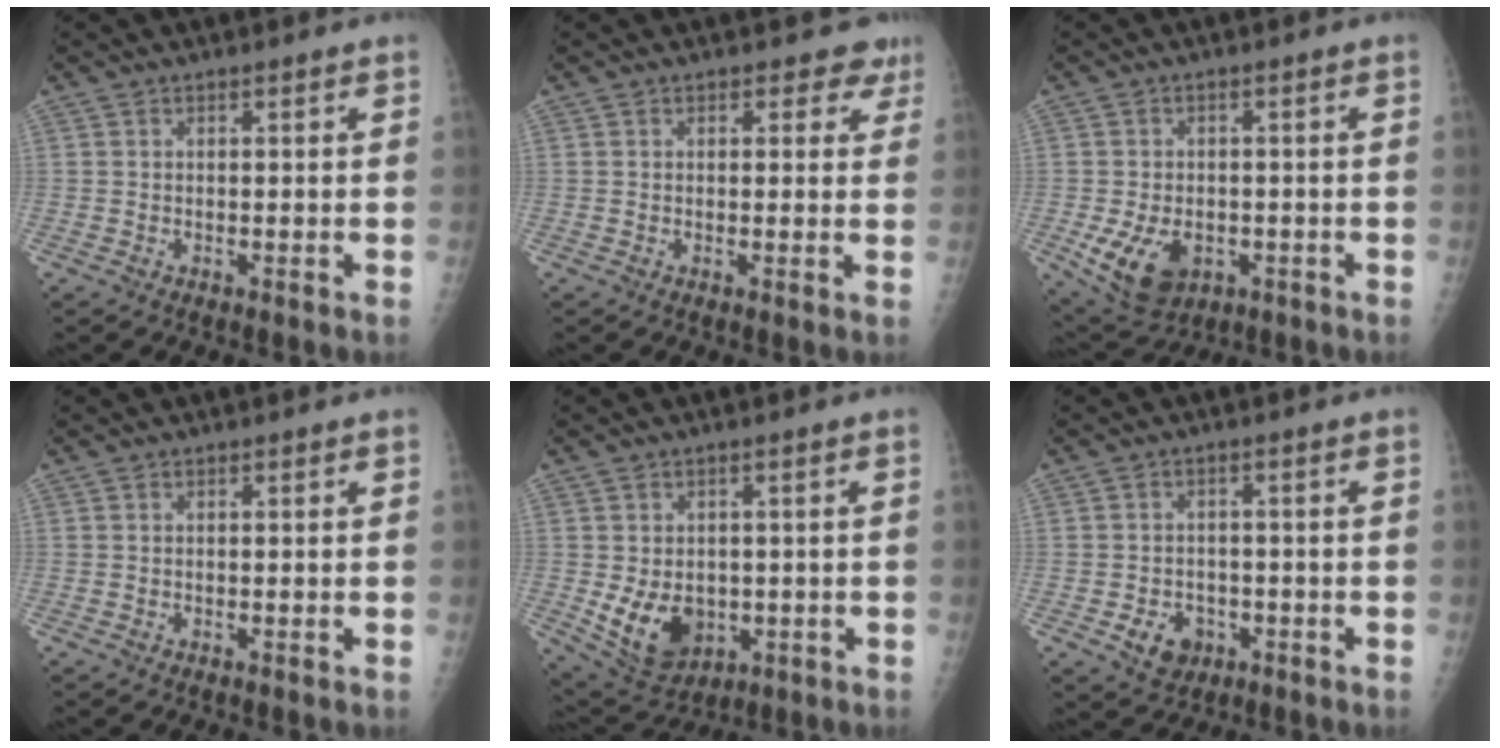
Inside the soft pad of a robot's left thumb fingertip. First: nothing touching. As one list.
[{"total": 3.3, "force": [2.3, 2.1, 1.1], "torque": [0.021, -0.009, 0.018]}, {"total": 9.4, "force": [-2.8, 6.6, 6.1], "torque": [-0.100, 0.002, -0.030]}, {"total": 0.0}, {"total": 9.6, "force": [-1.3, 7.2, 6.2], "torque": [-0.080, -0.010, 0.002]}, {"total": 5.1, "force": [-1.9, 4.1, 2.3], "torque": [-0.020, 0.010, -0.022]}]